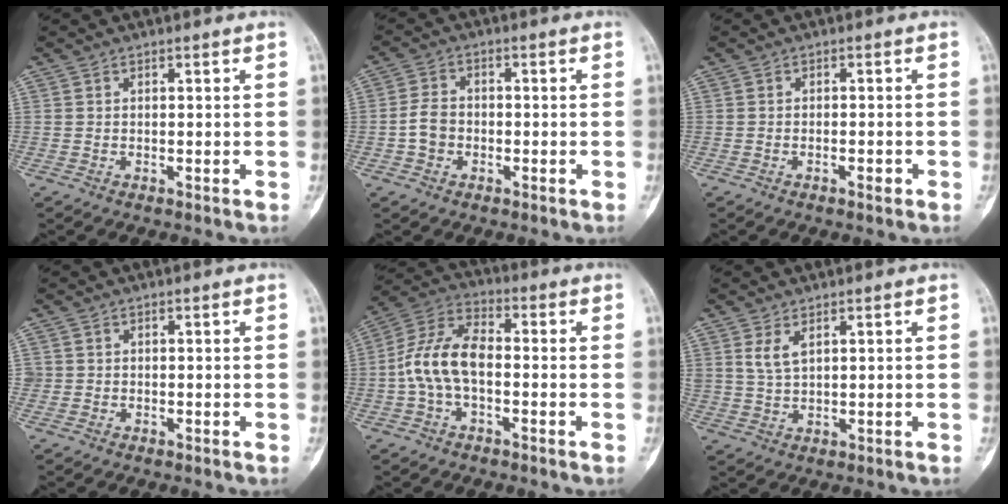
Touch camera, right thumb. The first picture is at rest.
{"total": 4.5, "force": [-1.2, 3.6, 2.4], "torque": [-0.037, 0.017, -0.028]}
{"total": 1.5, "force": [-0.9, 0.5, 1.1], "torque": [-0.016, 0.005, -0.013]}
{"total": 0.7, "force": [0.0, 0.7, 0.0], "torque": [0.006, 0.005, -0.001]}
{"total": 11.0, "force": [-1.3, 6.1, 9.0], "torque": [-0.179, 0.037, -0.034]}
{"total": 3.5, "force": [1.8, 1.5, 2.5], "torque": [-0.051, -0.008, 0.043]}